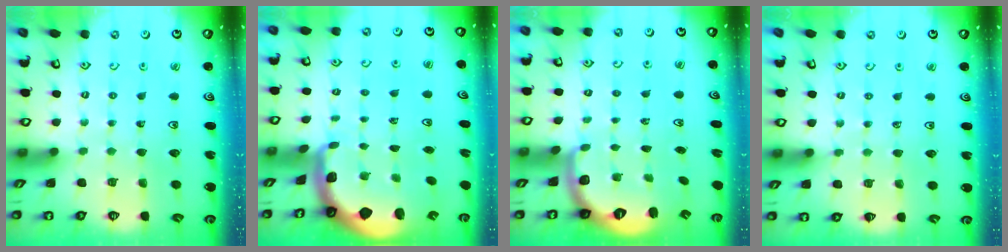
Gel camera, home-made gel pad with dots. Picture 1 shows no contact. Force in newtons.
{"total": 1.9, "press": 1.9, "slide": 0.4}
{"total": 2.8, "press": 1.9, "slide": 2.0}
{"total": 3.0, "press": 3.0, "slide": 0.3}